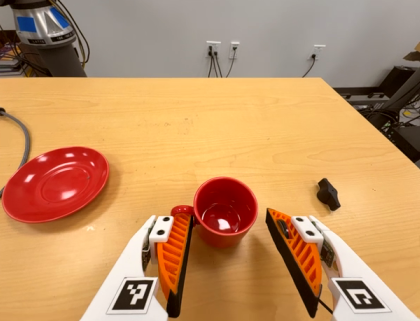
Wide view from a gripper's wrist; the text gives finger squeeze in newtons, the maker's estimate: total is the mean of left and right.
{"total": 0.0}